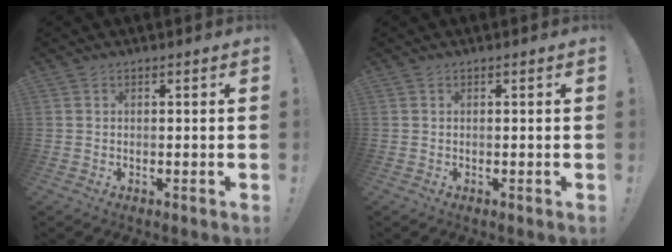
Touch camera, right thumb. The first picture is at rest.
{"total": 0.0}